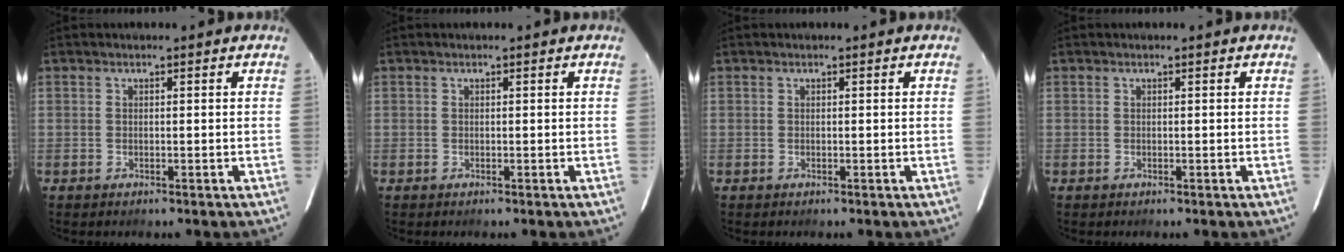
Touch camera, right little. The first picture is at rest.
{"total": 0.0}
{"total": 0.0}
{"total": 0.0}